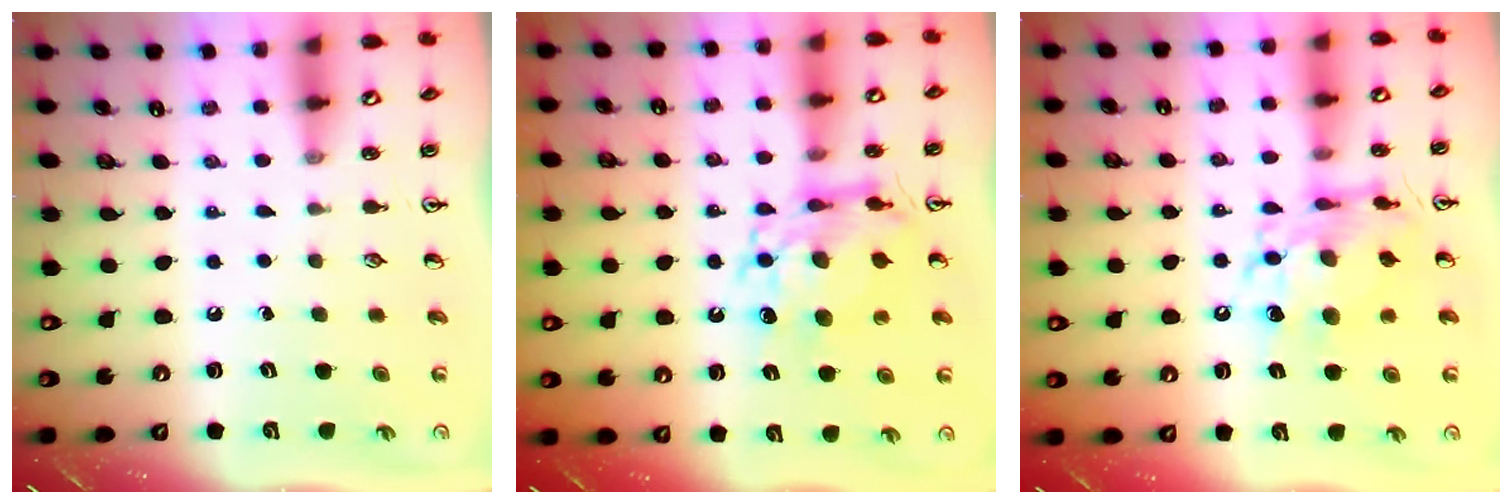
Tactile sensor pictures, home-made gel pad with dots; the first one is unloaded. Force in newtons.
{"total": 12.0, "press": 12.0, "slide": 1.1}
{"total": 12.1, "press": 12.0, "slide": 1.3}